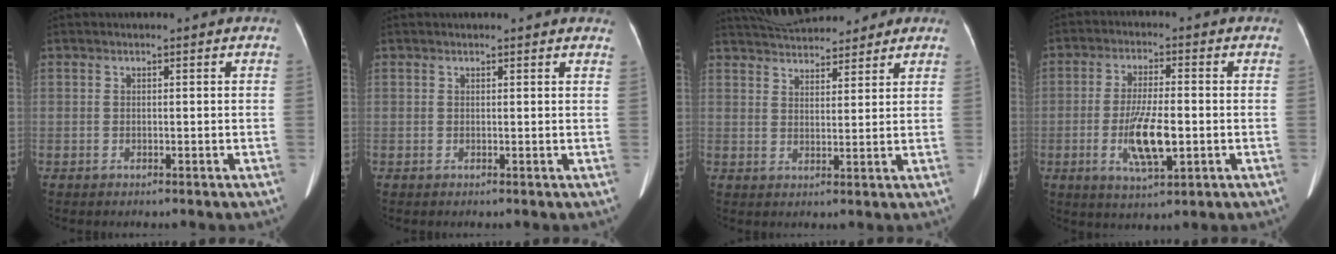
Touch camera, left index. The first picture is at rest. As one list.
[{"total": 5.3, "force": [5.0, 1.1, 1.6], "torque": [-0.010, 0.013, 0.039]}, {"total": 13.1, "force": [11.5, 4.0, 4.9], "torque": [-0.077, 0.036, 0.167]}, {"total": 8.4, "force": [-1.9, 1.8, 8.0], "torque": [-0.153, -0.009, -0.034]}]